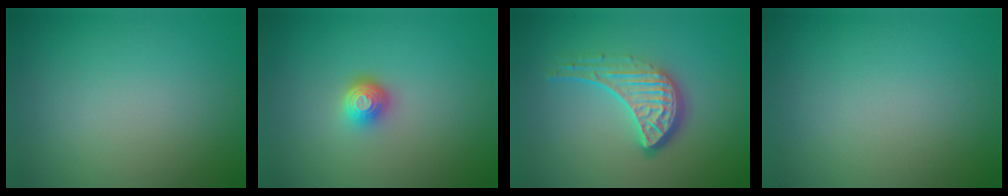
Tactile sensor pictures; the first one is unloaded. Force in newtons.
{"total": 2.0, "press": 1.4, "slide": 1.4}
{"total": 4.6, "press": 3.3, "slide": 3.2}
{"total": 0.0}